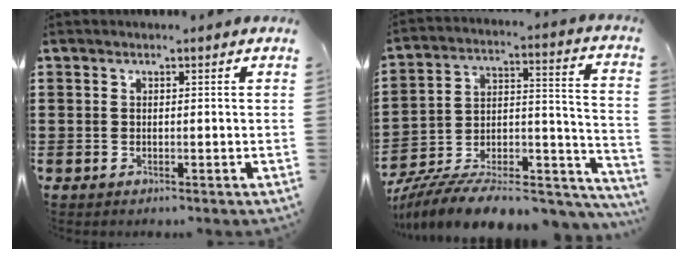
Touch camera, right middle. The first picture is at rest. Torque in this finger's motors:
{"motor_torque": [1.91, -0.23, 1.05, 0.21]}